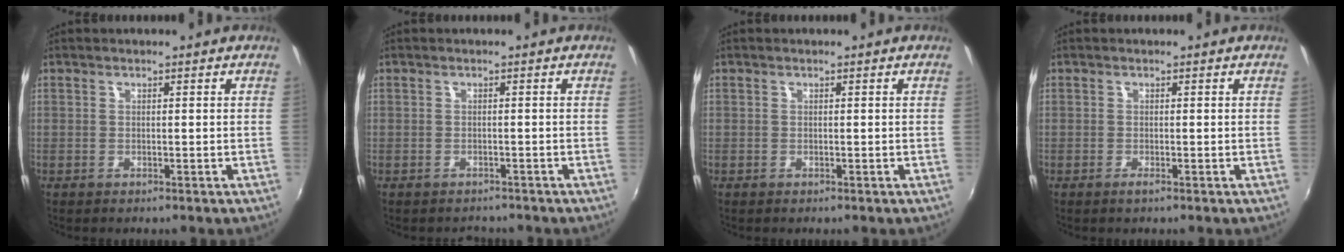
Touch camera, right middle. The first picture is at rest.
{"total": 2.2, "force": [-2.0, 0.9, 0.2], "torque": [-0.007, -0.009, -0.027]}
{"total": 0.0}
{"total": 0.8, "force": [-0.4, -0.2, 0.6], "torque": [-0.011, -0.001, -0.009]}